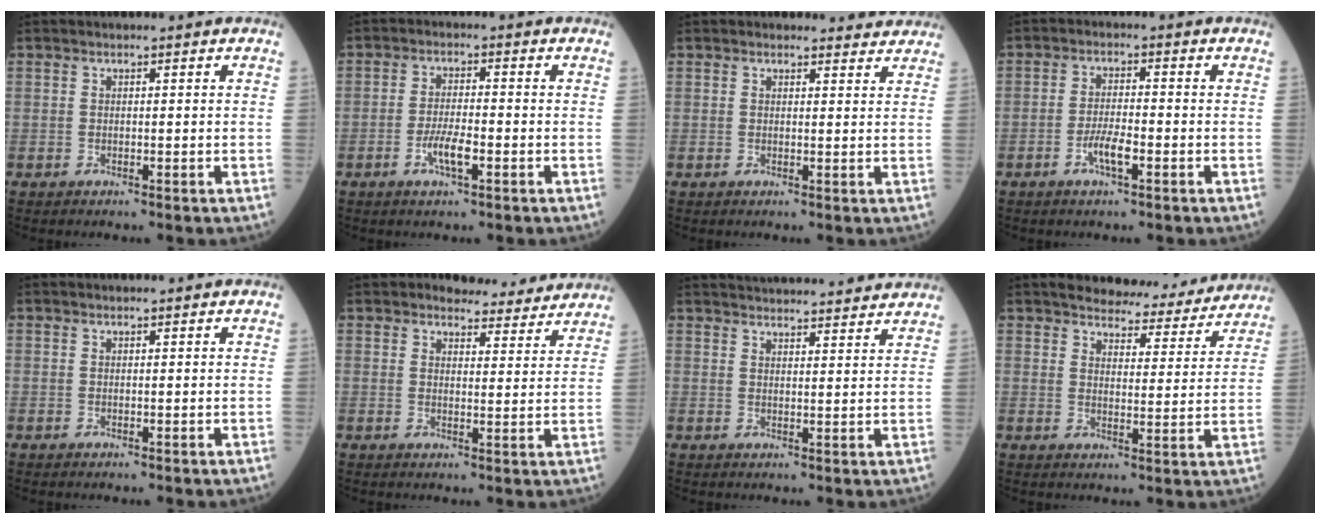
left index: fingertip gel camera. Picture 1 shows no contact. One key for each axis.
{"total": 4.2, "fx": -1.8, "fy": 0.8, "fz": 3.7, "tx": -0.072, "ty": 0.000, "tz": -0.035}
{"total": 3.0, "fx": 2.9, "fy": 0.8, "fz": -0.2, "tx": 0.002, "ty": -0.005, "tz": 0.021}
{"total": 3.8, "fx": -1.9, "fy": 0.7, "fz": 3.3, "tx": -0.063, "ty": 0.001, "tz": -0.036}
{"total": 1.1, "fx": 1.1, "fy": 0.0, "fz": 0.4, "tx": -0.004, "ty": 0.010, "tz": 0.017}
{"total": 6.7, "fx": 6.4, "fy": 1.7, "fz": 0.6, "tx": -0.001, "ty": -0.006, "tz": 0.069}
{"total": 17.4, "fx": 16.7, "fy": 1.5, "fz": 5.0, "tx": -0.073, "ty": 0.019, "tz": 0.221}
{"total": 12.2, "fx": 11.5, "fy": 2.7, "fz": 2.8, "tx": -0.019, "ty": -0.015, "tz": 0.132}